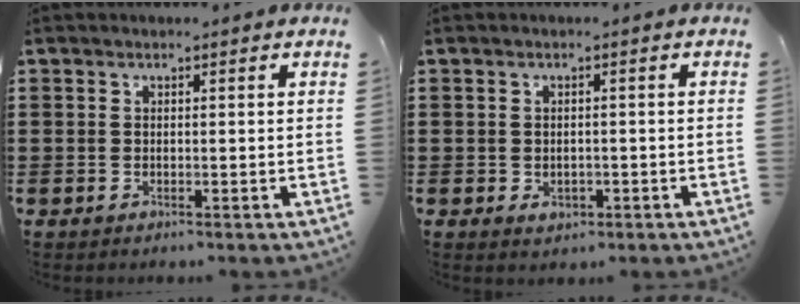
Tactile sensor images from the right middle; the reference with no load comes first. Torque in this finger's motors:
{"motor_torque": [0.30, -0.28, 0.04, 0.03]}